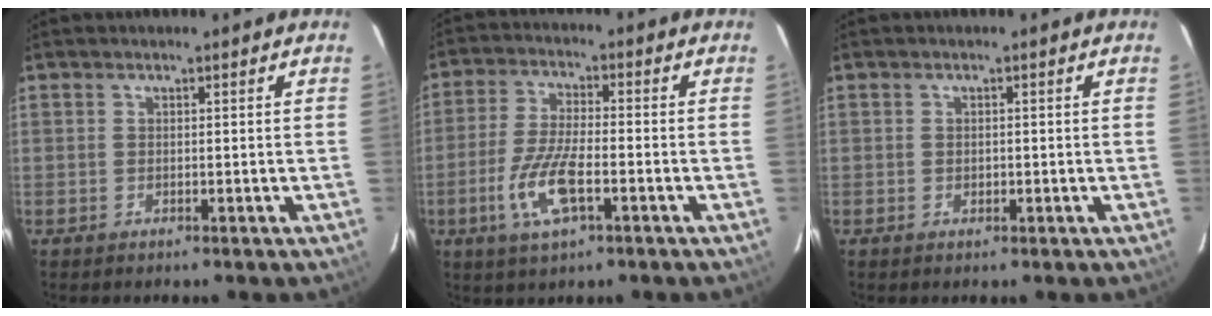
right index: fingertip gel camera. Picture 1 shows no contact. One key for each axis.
{"total": 9.7, "fx": -3.8, "fy": 2.9, "fz": 8.4, "tx": -0.180, "ty": -0.006, "tz": -0.073}
{"total": 0.8, "fx": -0.2, "fy": 0.7, "fz": 0.3, "tx": -0.005, "ty": 0.000, "tz": 0.000}